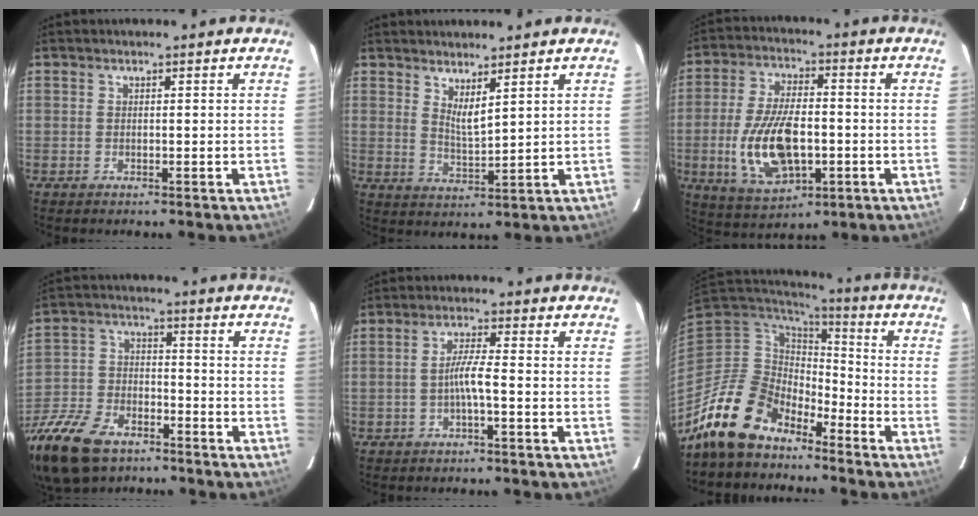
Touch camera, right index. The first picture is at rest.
{"total": 4.2, "force": [3.2, 0.6, 2.7], "torque": [-0.046, -0.011, 0.053]}
{"total": 14.9, "force": [-3.1, 7.4, 12.6], "torque": [-0.256, -0.006, -0.043]}
{"total": 20.4, "force": [-13.8, 10.6, 10.7], "torque": [-0.263, -0.020, -0.253]}
{"total": 3.4, "force": [-1.3, -0.3, 3.1], "torque": [-0.063, 0.004, -0.025]}
{"total": 14.2, "force": [-11.5, 6.8, 4.7], "torque": [-0.111, 0.007, -0.212]}